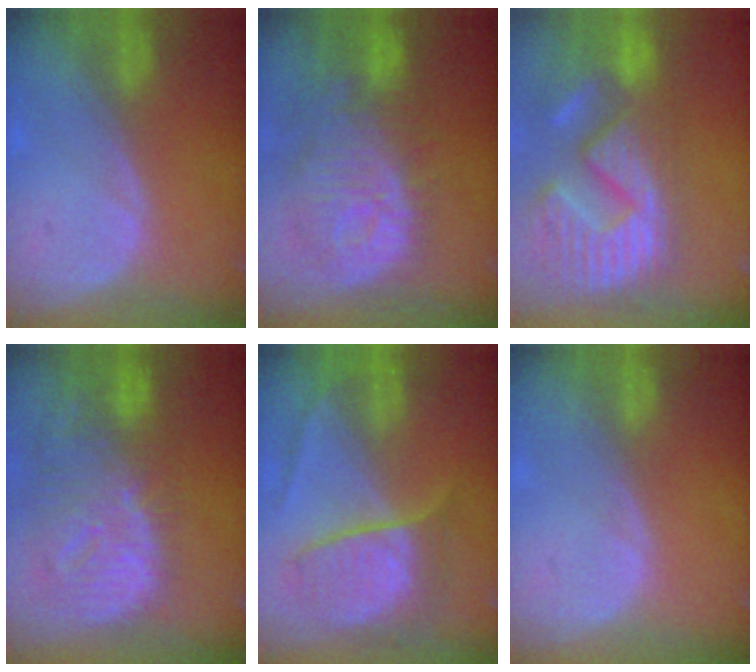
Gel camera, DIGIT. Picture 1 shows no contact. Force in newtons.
{"total": 12.5, "press": 11.2, "slide": 5.6}
{"total": 15.4, "press": 12.6, "slide": 8.8}
{"total": 12.5, "press": 10.8, "slide": 6.3}
{"total": 7.9, "press": 7.9, "slide": 0.6}
{"total": 0.0}